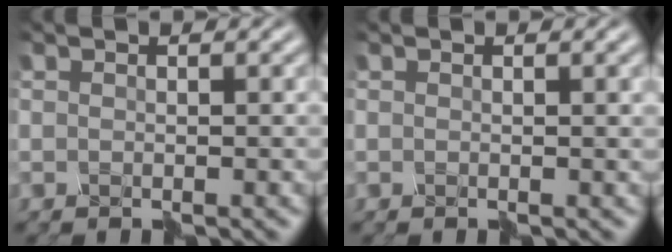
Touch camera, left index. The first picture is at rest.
{"total": 1.1, "force": [0.4, 0.3, 1.0], "torque": [-0.012, 0.006, 0.006]}